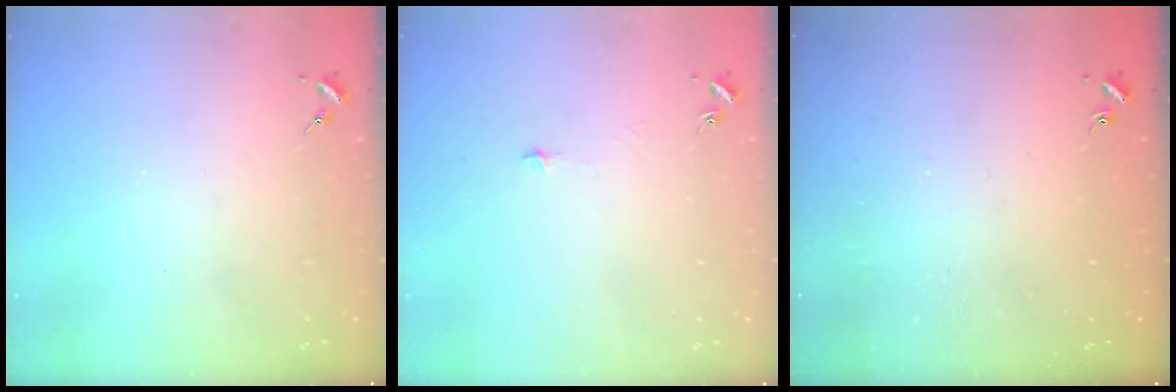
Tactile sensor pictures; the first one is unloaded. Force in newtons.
{"total": 2.9, "press": 2.9, "slide": 0.3}
{"total": 0.9, "press": 0.8, "slide": 0.2}